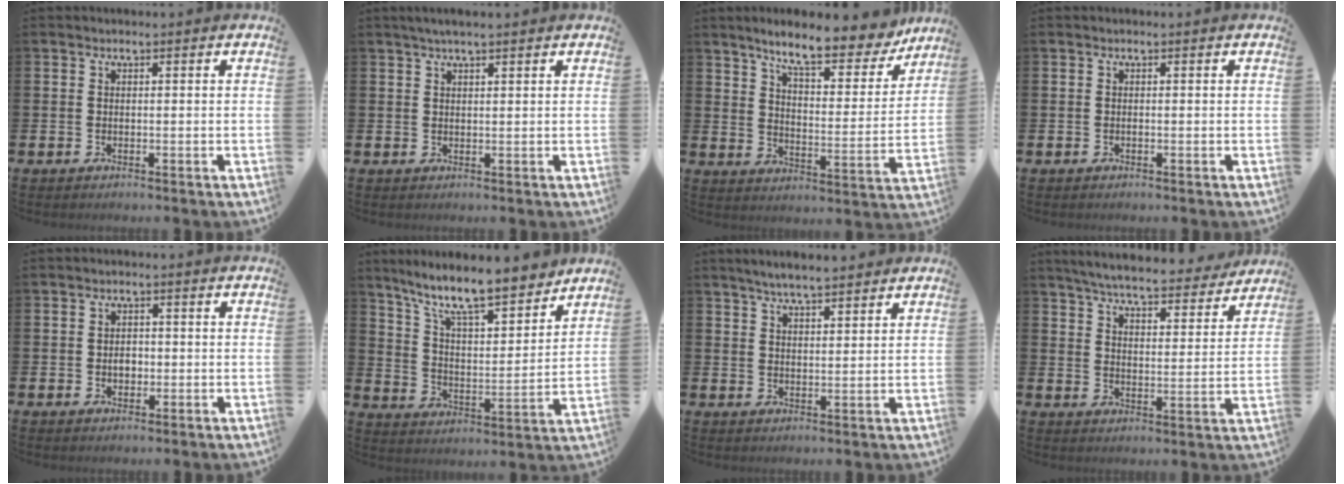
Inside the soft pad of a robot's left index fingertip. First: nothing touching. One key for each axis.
{"total": 2.3, "fx": 1.8, "fy": 0.3, "fz": 1.3, "tx": -0.026, "ty": 0.006, "tz": 0.032}
{"total": 9.5, "fx": 8.4, "fy": 1.9, "fz": 4.0, "tx": -0.091, "ty": -0.051, "tz": 0.142}
{"total": 0.0}
{"total": 2.2, "fx": -0.3, "fy": 1.7, "fz": 1.4, "tx": -0.012, "ty": -0.001, "tz": -0.012}
{"total": 11.3, "fx": 10.0, "fy": 1.7, "fz": 5.1, "tx": -0.132, "ty": -0.061, "tz": 0.173}
{"total": 4.7, "fx": 4.4, "fy": 0.3, "fz": 1.4, "tx": -0.038, "ty": -0.014, "tz": 0.079}
{"total": 6.1, "fx": 5.9, "fy": 0.7, "fz": 1.6, "tx": -0.053, "ty": -0.037, "tz": 0.100}